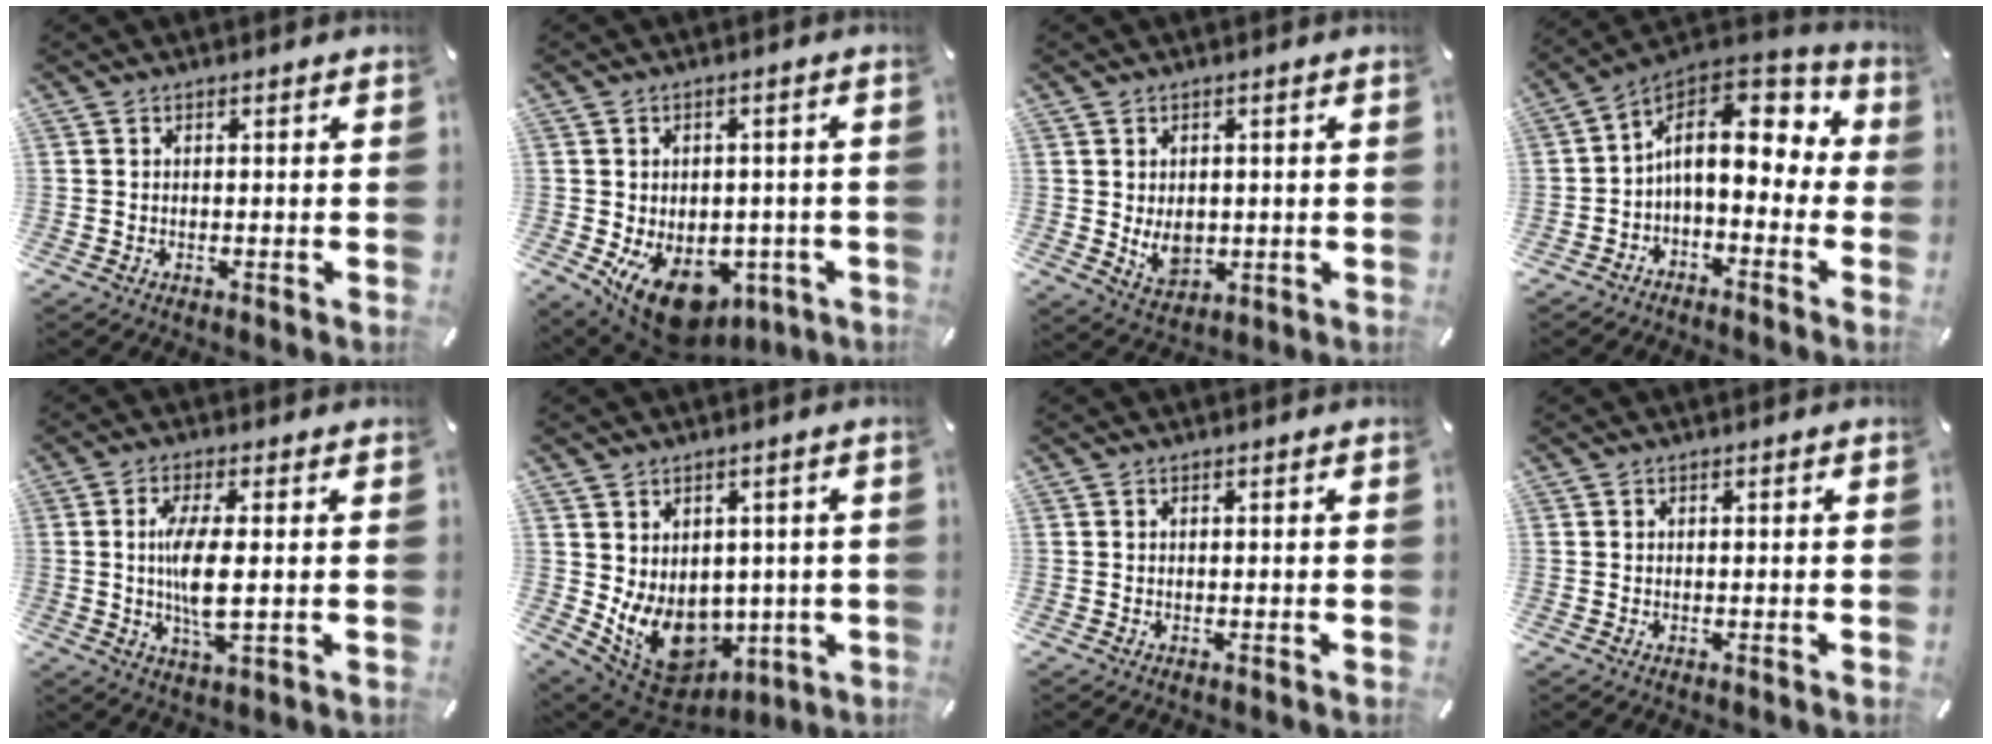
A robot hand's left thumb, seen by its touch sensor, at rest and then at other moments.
{"total": 11.8, "force": [-5.5, 7.7, 7.1], "torque": [-0.107, 0.026, -0.088]}
{"total": 6.0, "force": [-0.2, 4.8, 3.6], "torque": [-0.053, -0.006, -0.002]}
{"total": 13.0, "force": [3.1, 8.1, 9.6], "torque": [-0.151, -0.015, 0.053]}
{"total": 8.8, "force": [0.3, 2.4, 8.5], "torque": [-0.180, -0.012, 0.000]}
{"total": 11.6, "force": [-1.1, 9.9, 5.9], "torque": [-0.098, -0.025, -0.008]}
{"total": 0.0}
{"total": 0.0}